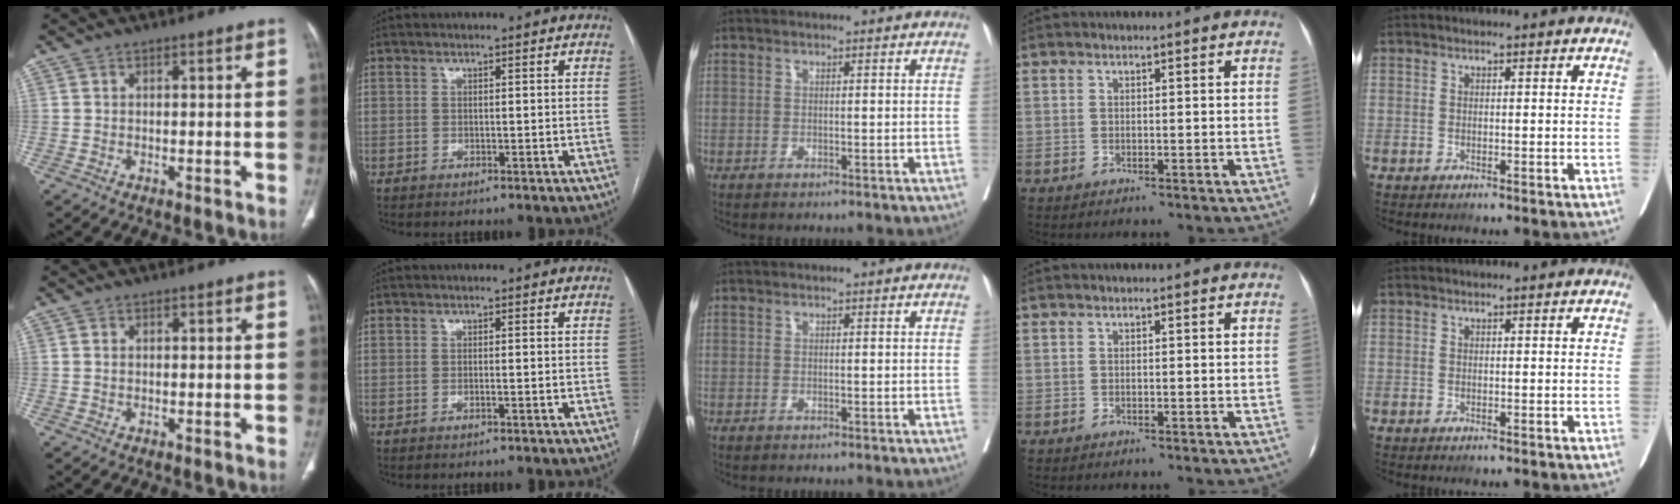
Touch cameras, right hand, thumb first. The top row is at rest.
{"thumb": {"total": 0.5, "force": [0.1, 0.4, 0.3], "torque": [-0.008, 0.001, 0.003]}, "index": {"total": 0.6, "force": [-0.3, 0.0, 0.5], "torque": [-0.011, 0.001, -0.004]}}